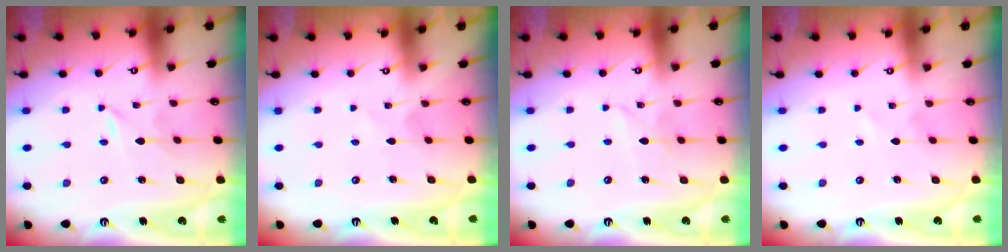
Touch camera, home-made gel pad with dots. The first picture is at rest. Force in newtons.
{"total": 1.0, "press": 1.0, "slide": 0.1}
{"total": 2.3, "press": 2.3, "slide": 0.2}
{"total": 0.0}